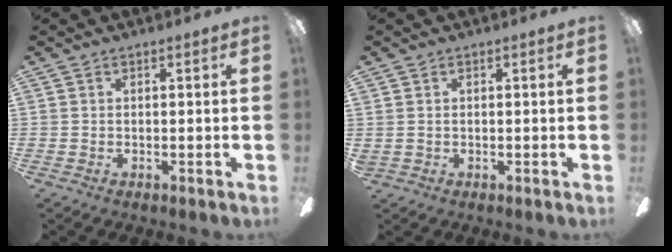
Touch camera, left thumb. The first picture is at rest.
{"total": 0.6, "force": [0.2, 0.5, 0.1], "torque": [-0.004, 0.004, 0.003]}